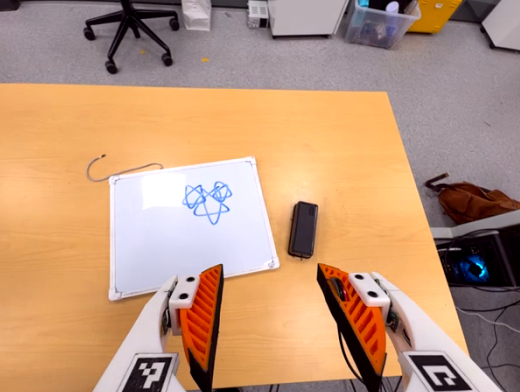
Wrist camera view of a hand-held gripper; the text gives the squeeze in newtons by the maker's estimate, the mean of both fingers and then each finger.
{"total": 0.0}